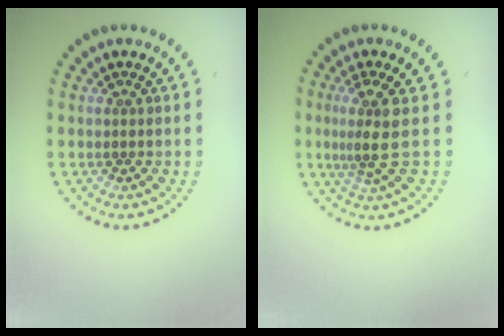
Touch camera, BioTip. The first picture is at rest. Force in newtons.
{"total": 3.0, "press": 2.3, "slide": 1.9}